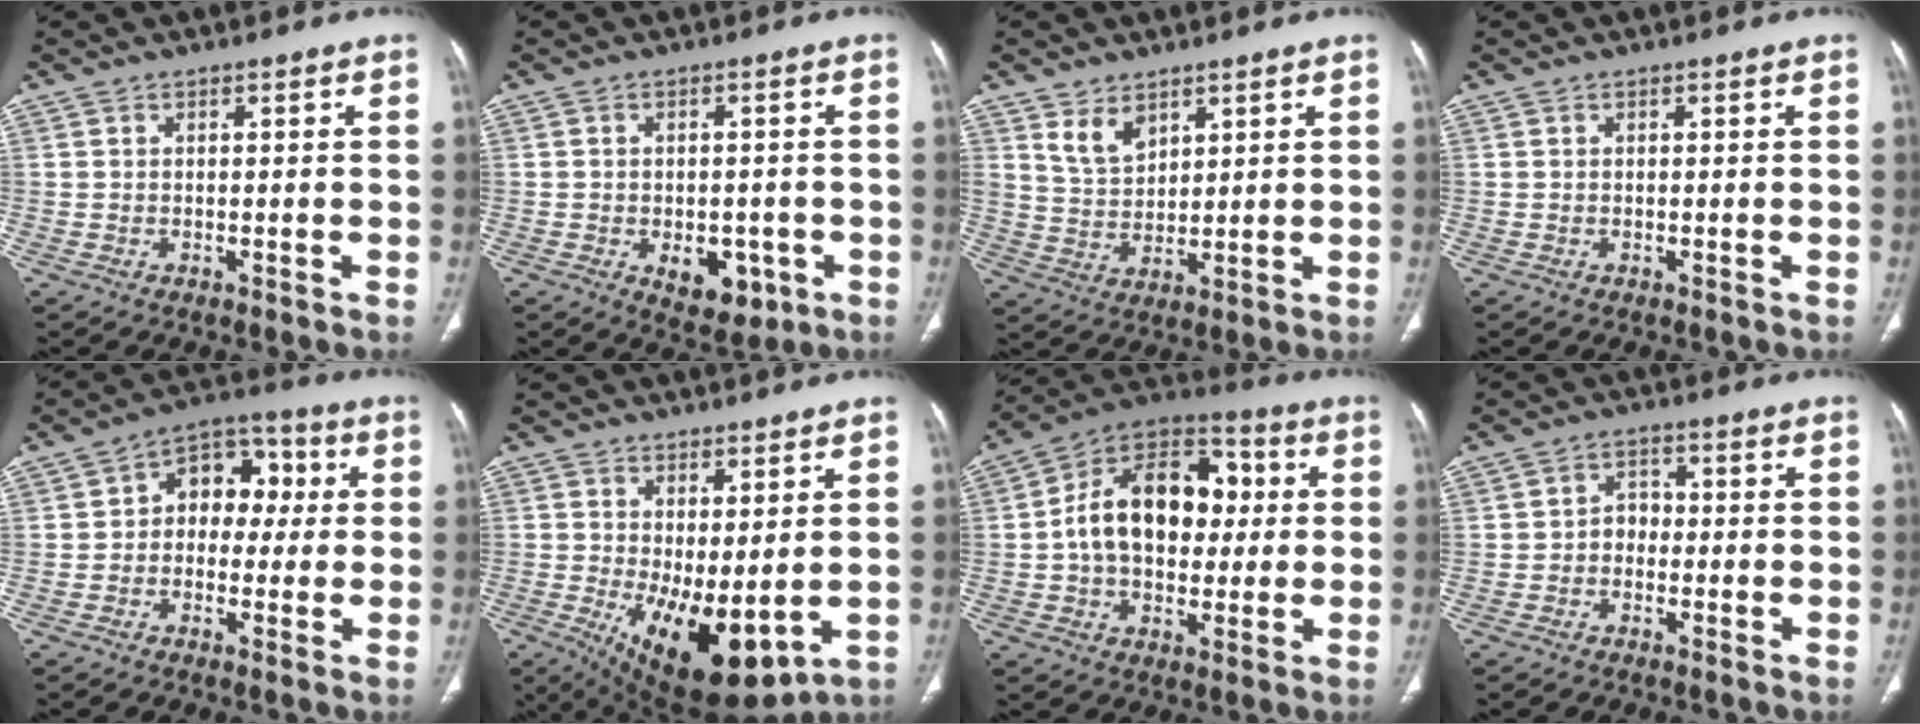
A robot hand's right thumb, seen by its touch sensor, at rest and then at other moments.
{"total": 7.7, "force": [-2.6, 4.8, 5.4], "torque": [-0.048, 0.006, -0.021]}
{"total": 6.0, "force": [3.8, 3.6, 3.0], "torque": [-0.037, -0.029, 0.082]}
{"total": 0.0}
{"total": 10.2, "force": [0.9, 7.4, 6.9], "torque": [-0.056, 0.032, 0.001]}
{"total": 14.1, "force": [-1.8, 6.2, 12.5], "torque": [-0.193, -0.028, -0.003]}
{"total": 19.3, "force": [1.5, 13.0, 14.1], "torque": [-0.187, 0.031, 0.017]}
{"total": 3.2, "force": [-0.9, 2.6, 1.7], "torque": [-0.008, 0.016, -0.024]}